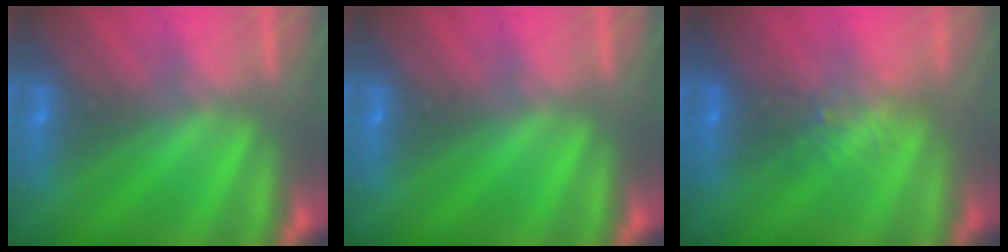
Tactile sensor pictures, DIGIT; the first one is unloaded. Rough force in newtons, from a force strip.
{"total": 0.0}
{"total": 2.2}